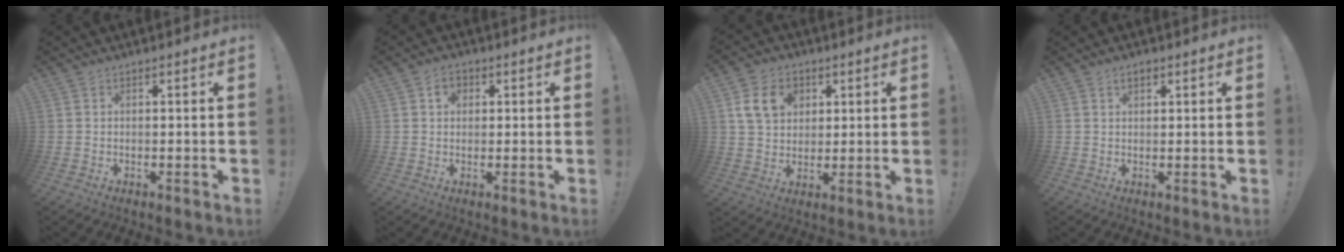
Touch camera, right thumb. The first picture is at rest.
{"total": 3.6, "force": [1.1, 3.0, 1.7], "torque": [-0.023, 0.002, 0.018]}
{"total": 11.4, "force": [4.2, 9.0, 5.6], "torque": [-0.079, -0.004, 0.083]}
{"total": 2.1, "force": [1.1, 1.2, 1.3], "torque": [-0.018, 0.000, 0.019]}